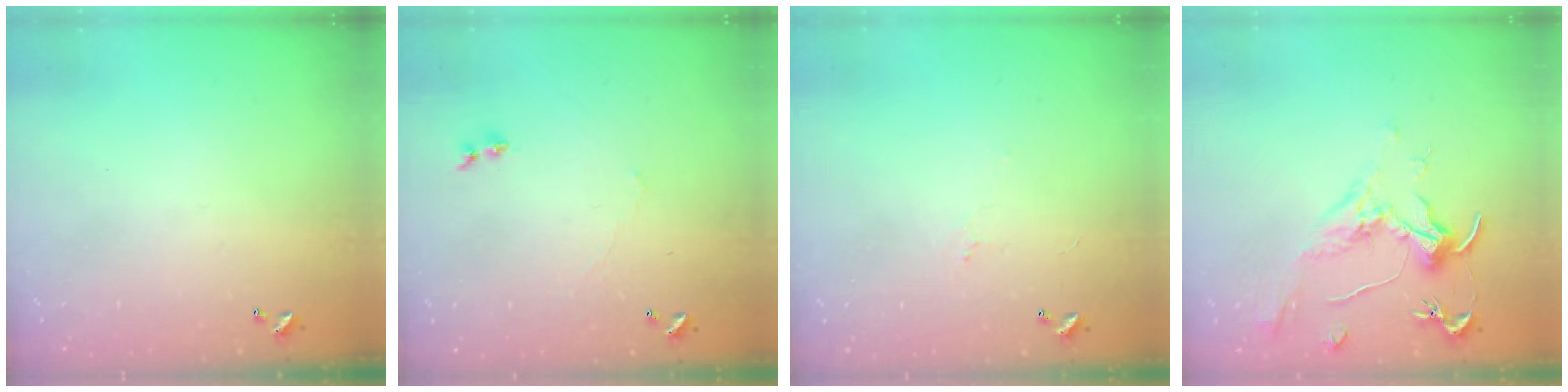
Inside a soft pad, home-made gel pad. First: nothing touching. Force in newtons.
{"total": 0.7, "press": 0.1, "slide": 0.7}
{"total": 1.9, "press": 1.8, "slide": 0.6}
{"total": 1.9, "press": 1.7, "slide": 0.9}